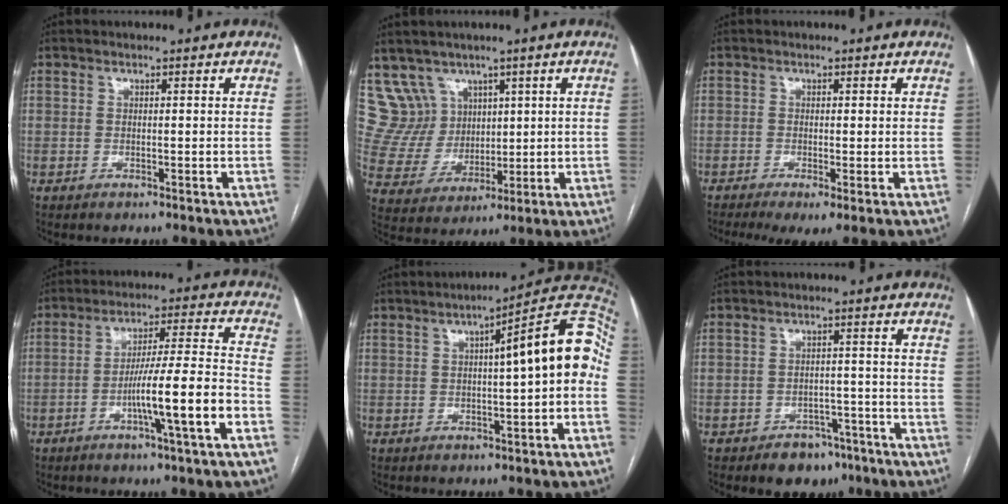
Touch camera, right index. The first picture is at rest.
{"total": 9.0, "force": [5.9, 6.8, 0.2], "torque": [-0.016, 0.039, 0.133]}
{"total": 4.9, "force": [-2.4, 1.2, 4.1], "torque": [-0.066, -0.014, -0.041]}
{"total": 11.8, "force": [-4.6, -0.7, 10.9], "torque": [-0.183, 0.007, -0.073]}
{"total": 12.2, "force": [0.9, 1.2, 12.1], "torque": [-0.157, 0.041, 0.005]}
{"total": 5.9, "force": [-4.0, 3.9, 1.9], "torque": [-0.017, 0.015, -0.049]}